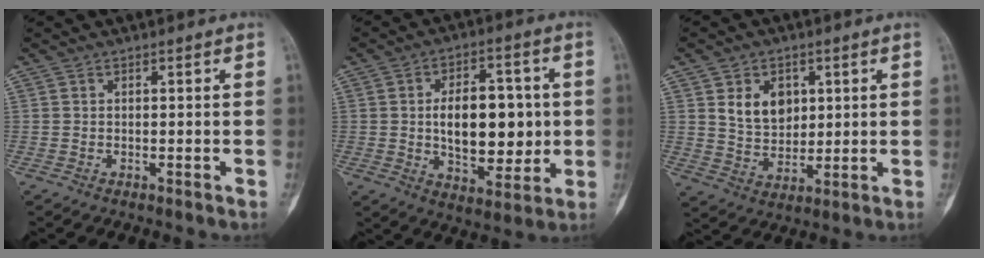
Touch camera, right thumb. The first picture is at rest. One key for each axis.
{"total": 15.3, "fx": 0.3, "fy": 8.7, "fz": 12.6, "tx": -0.150, "ty": 0.003, "tz": 0.011}
{"total": 8.5, "fx": 2.7, "fy": 6.2, "fz": 5.1, "tx": -0.054, "ty": -0.019, "tz": 0.056}